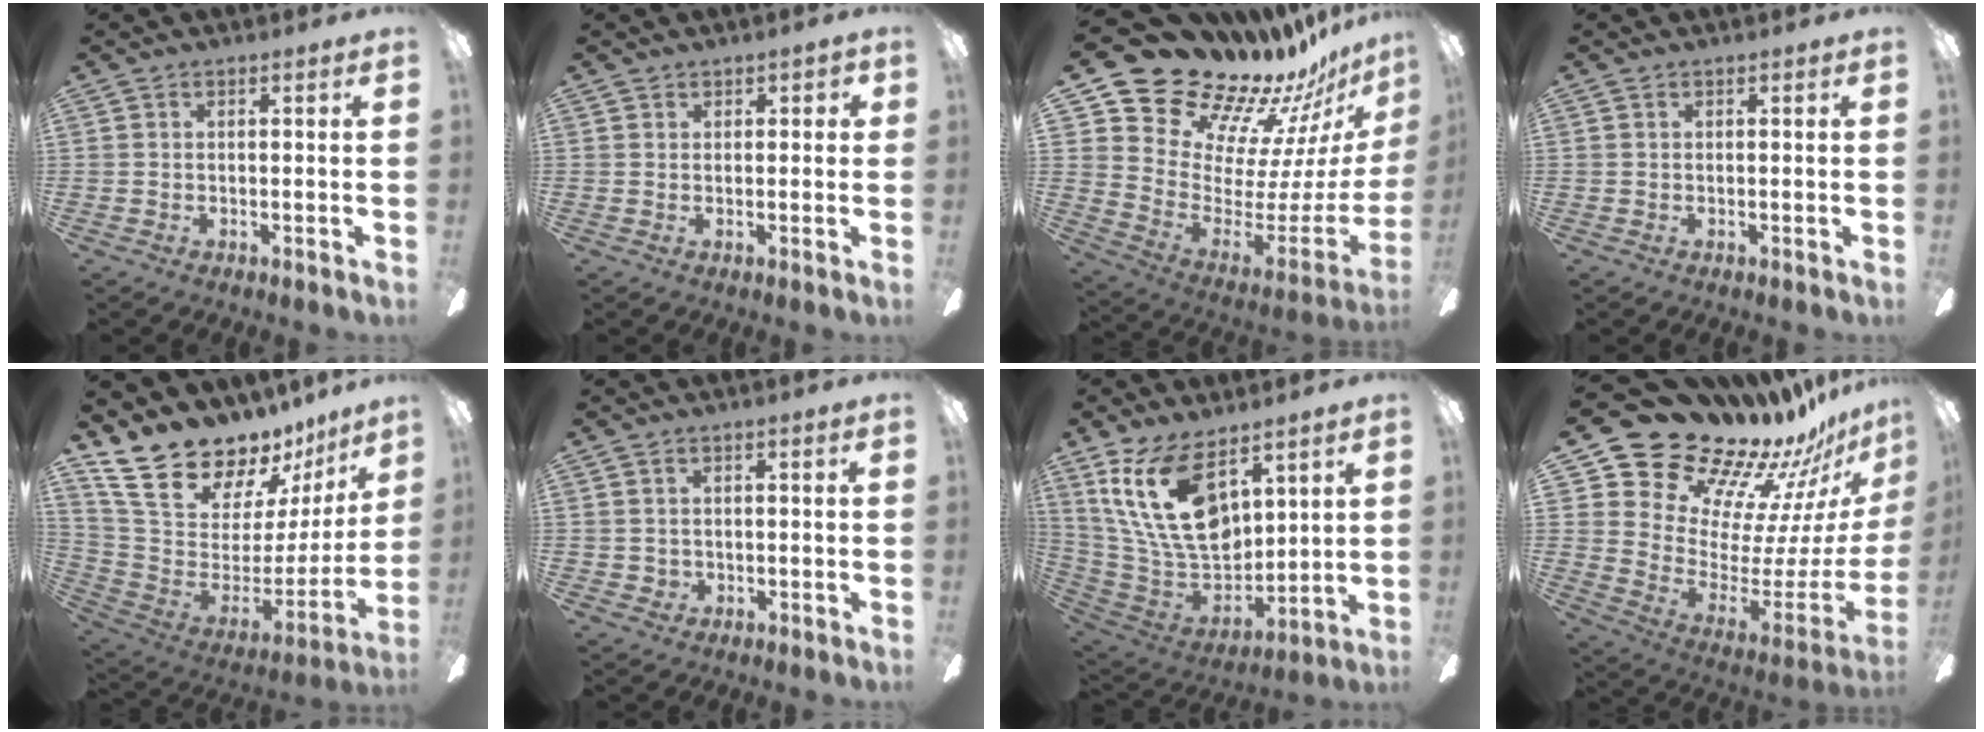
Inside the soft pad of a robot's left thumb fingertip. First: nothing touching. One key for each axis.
{"total": 1.4, "fx": 0.9, "fy": 1.0, "fz": 0.4, "tx": 0.002, "ty": -0.001, "tz": 0.015}
{"total": 21.8, "fx": 19.4, "fy": 8.6, "fz": 4.8, "tx": -0.066, "ty": -0.189, "tz": 0.374}
{"total": 0.0}
{"total": 20.8, "fx": 16.7, "fy": 9.4, "fz": 8.0, "tx": -0.134, "ty": -0.137, "tz": 0.315}
{"total": 1.7, "fx": 0.3, "fy": 1.7, "fz": 0.4, "tx": -0.009, "ty": 0.003, "tz": 0.004}
{"total": 21.3, "fx": 9.3, "fy": 12.0, "fz": 15.0, "tx": -0.317, "ty": -0.042, "tz": 0.167}
{"total": 23.5, "fx": 19.7, "fy": 10.3, "fz": 7.5, "tx": -0.093, "ty": -0.193, "tz": 0.384}